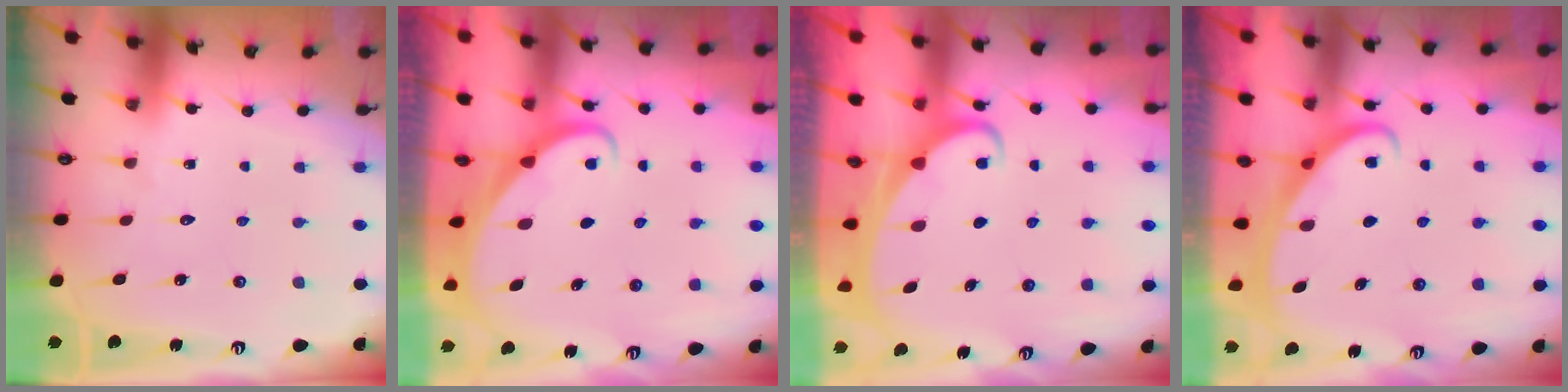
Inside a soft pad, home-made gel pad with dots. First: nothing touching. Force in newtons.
{"total": 2.1, "press": 2.1, "slide": 0.2}
{"total": 2.0, "press": 2.0, "slide": 0.2}
{"total": 2.6, "press": 2.6, "slide": 0.5}